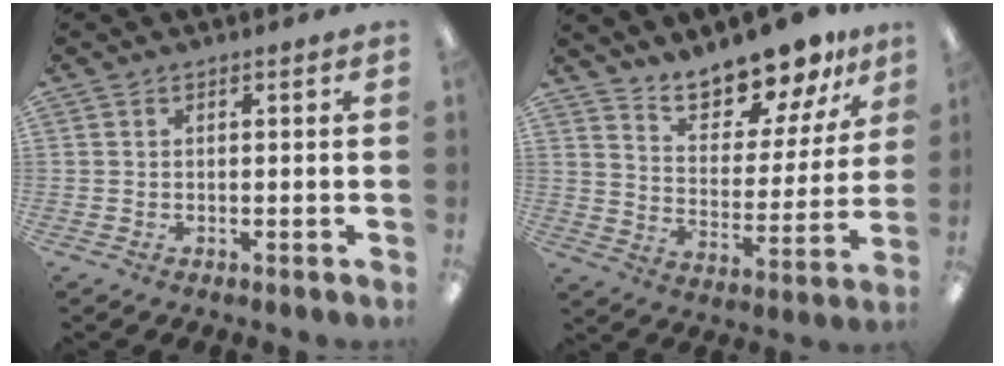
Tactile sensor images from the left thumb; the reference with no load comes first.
{"total": 14.2, "force": [13.1, 3.5, 4.1], "torque": [-0.076, -0.106, 0.237]}